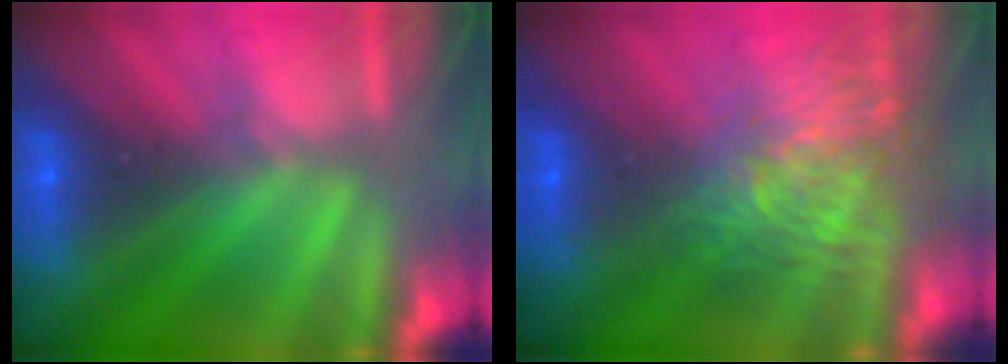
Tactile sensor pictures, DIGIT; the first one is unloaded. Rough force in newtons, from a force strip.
{"total": 7.7}